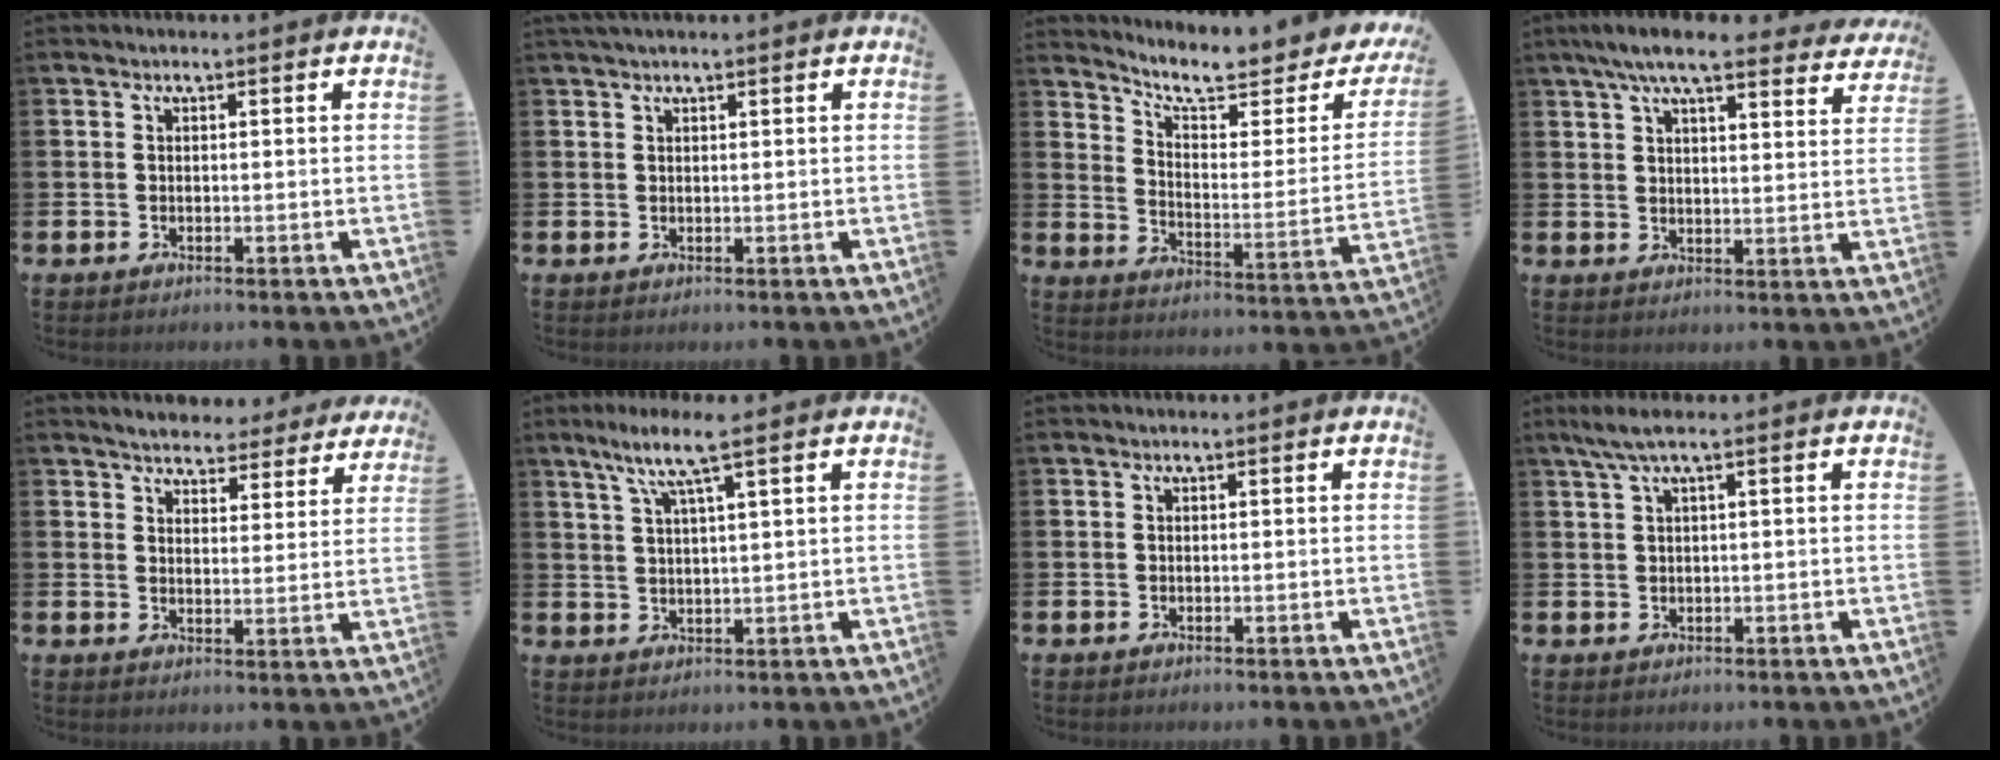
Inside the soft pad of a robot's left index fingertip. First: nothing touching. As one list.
[{"total": 1.2, "force": [1.0, 0.0, 0.6], "torque": [-0.008, 0.001, 0.017]}, {"total": 8.0, "force": [6.8, 2.0, 3.7], "torque": [-0.086, -0.048, 0.112]}, {"total": 7.7, "force": [6.8, 1.3, 3.4], "torque": [-0.073, -0.025, 0.119]}, {"total": 4.7, "force": [4.6, 0.9, 0.2], "torque": [-0.019, -0.029, 0.079]}, {"total": 6.3, "force": [4.3, 0.4, 4.6], "torque": [-0.093, -0.006, 0.071]}, {"total": 0.0}, {"total": 2.6, "force": [1.3, 0.1, 2.3], "torque": [-0.049, 0.004, 0.023]}]